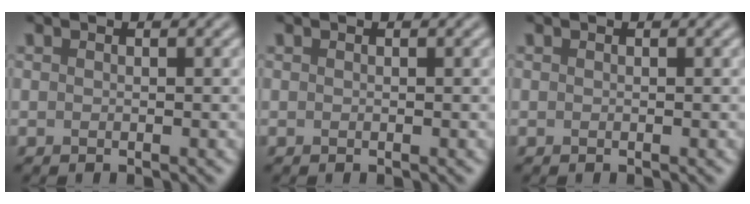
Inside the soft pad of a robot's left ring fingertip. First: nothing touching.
{"total": 0.0}
{"total": 0.0}